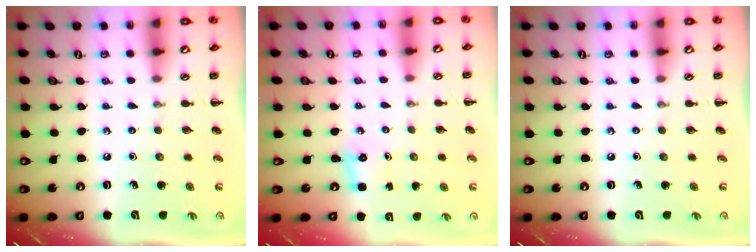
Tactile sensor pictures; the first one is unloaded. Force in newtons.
{"total": 2.1, "press": 2.0, "slide": 0.6}
{"total": 0.0}